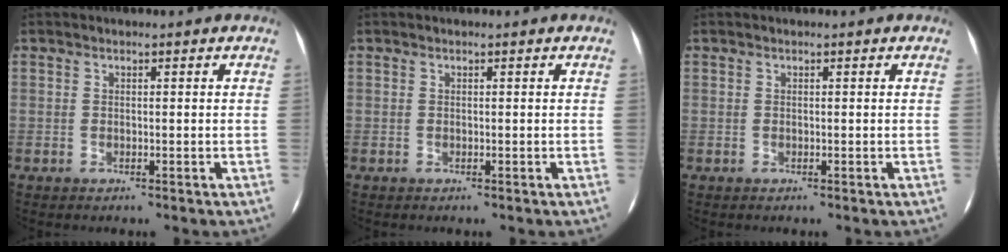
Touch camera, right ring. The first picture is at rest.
{"total": 0.0}
{"total": 0.0}